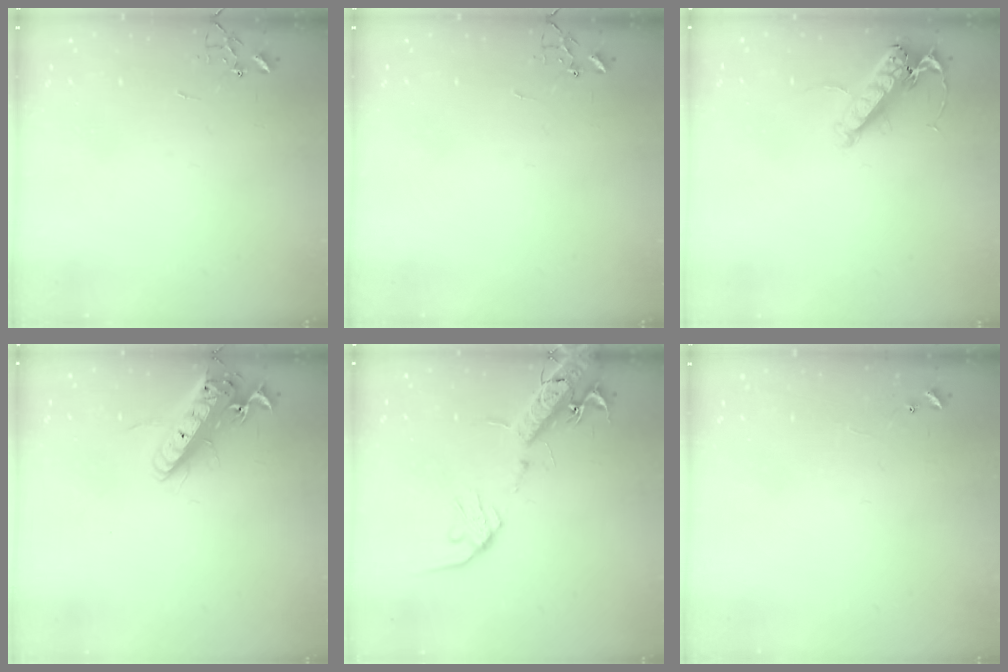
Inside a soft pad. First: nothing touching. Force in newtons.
{"total": 0.0}
{"total": 14.2, "press": 14.0, "slide": 2.5}
{"total": 16.4, "press": 16.0, "slide": 3.4}
{"total": 16.5, "press": 16.2, "slide": 3.6}
{"total": 5.1, "press": 5.0, "slide": 0.3}